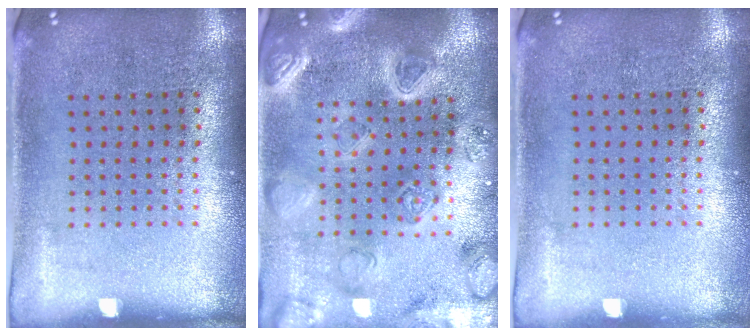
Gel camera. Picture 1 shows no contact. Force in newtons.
{"total": 4.1, "press": 3.7, "slide": 1.7}
{"total": 0.0}